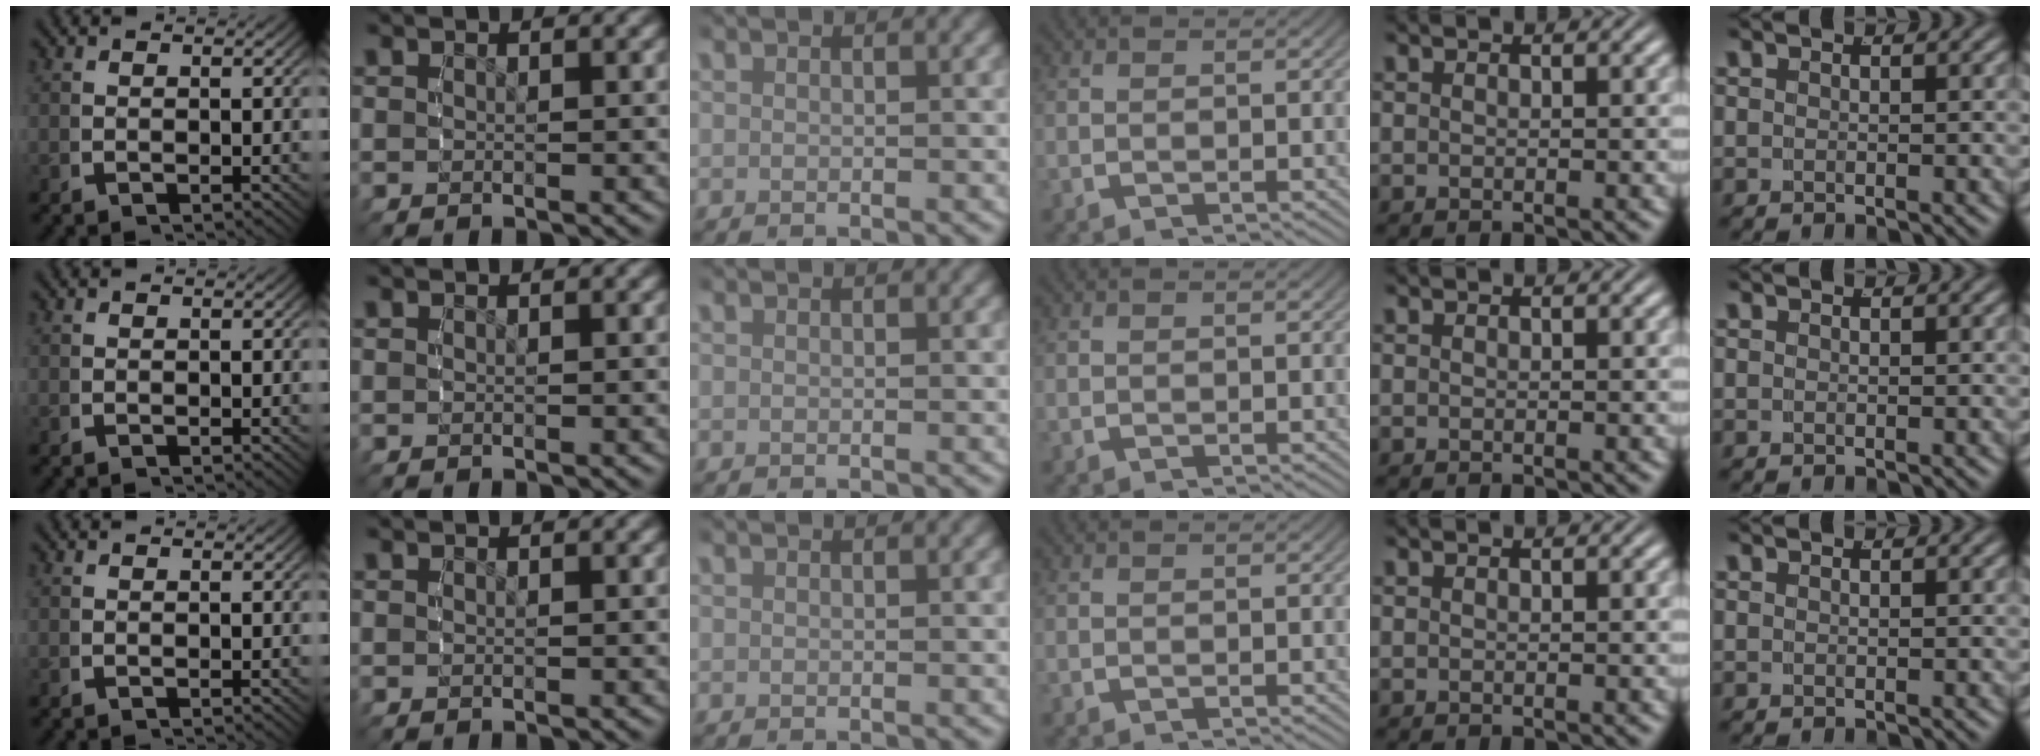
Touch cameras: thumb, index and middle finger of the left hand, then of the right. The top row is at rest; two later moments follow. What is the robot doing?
{"motion": "reach", "object": "jewelry box"}